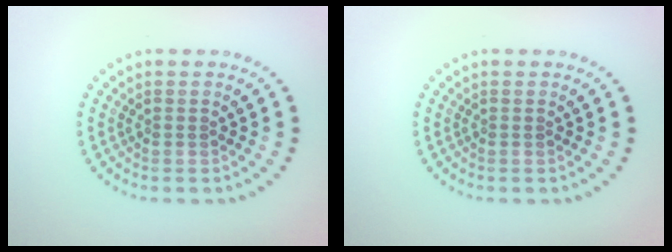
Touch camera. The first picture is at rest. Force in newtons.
{"total": 0.0}